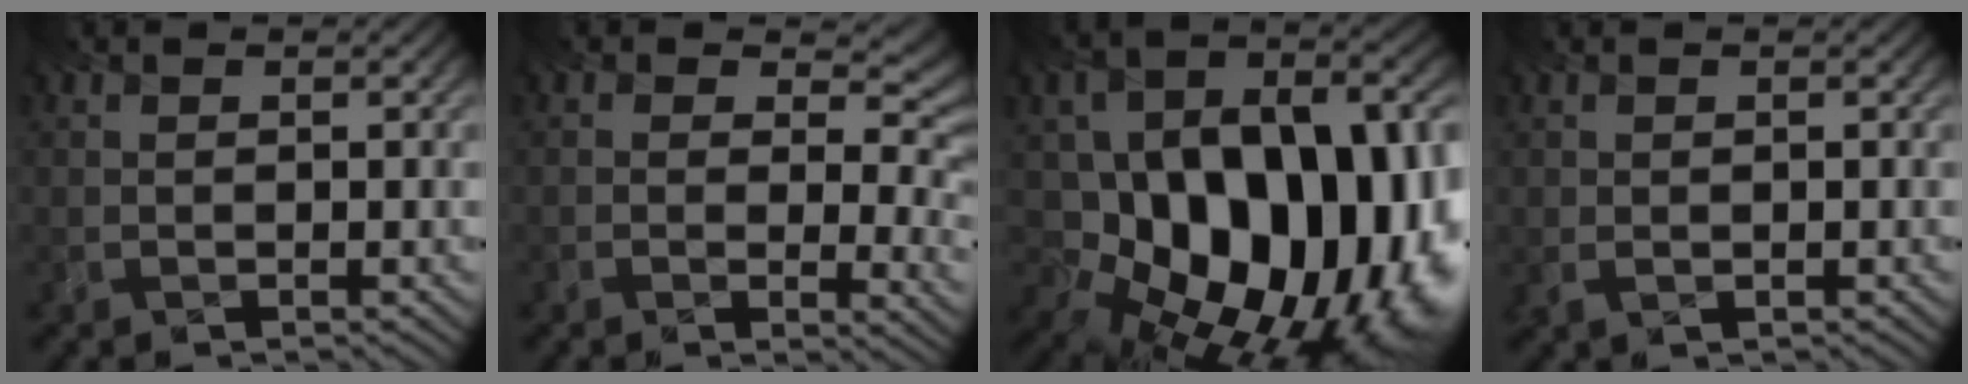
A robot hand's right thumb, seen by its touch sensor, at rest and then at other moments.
{"total": 6.9, "force": [3.5, 3.8, 4.6], "torque": [-0.083, -0.002, 0.068]}
{"total": 19.1, "force": [-4.4, 13.3, 13.1], "torque": [-0.148, -0.039, -0.057]}
{"total": 0.0}